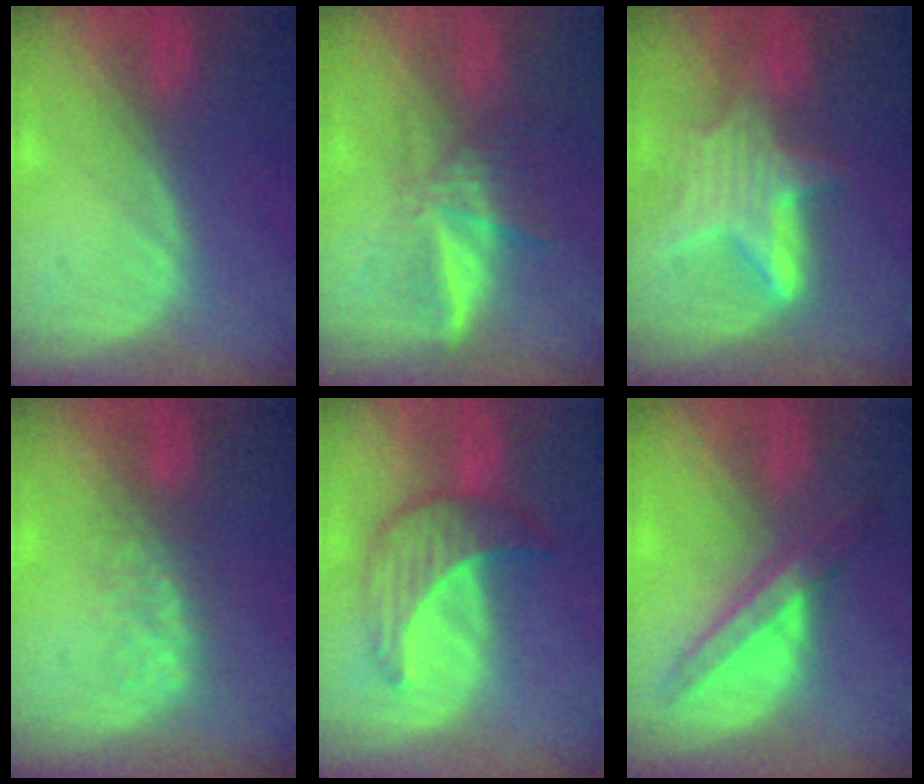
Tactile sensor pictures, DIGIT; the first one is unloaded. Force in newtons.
{"total": 5.9, "press": 5.4, "slide": 2.4}
{"total": 6.8, "press": 6.6, "slide": 1.6}
{"total": 3.2, "press": 3.2, "slide": 0.5}
{"total": 6.9, "press": 6.9, "slide": 0.1}
{"total": 5.9, "press": 5.9, "slide": 0.4}